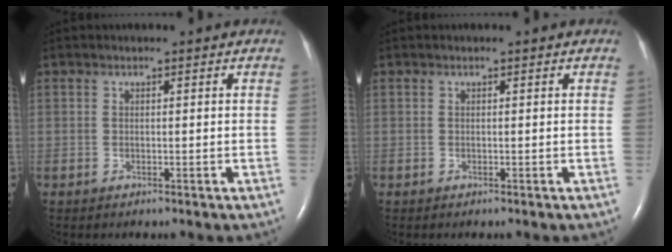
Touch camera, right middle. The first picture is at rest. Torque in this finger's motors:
{"motor_torque": [0.00, 0.00, 0.00, 0.01]}